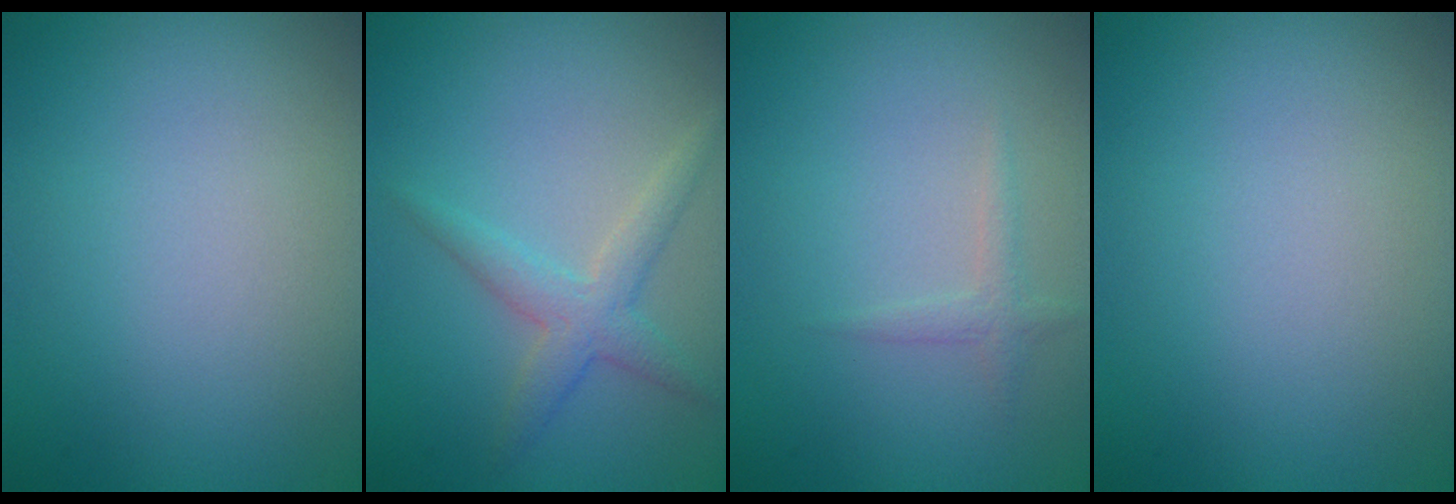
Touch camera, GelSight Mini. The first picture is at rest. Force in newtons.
{"total": 2.5, "press": 2.5, "slide": 0.1}
{"total": 1.1, "press": 1.1, "slide": 0.0}
{"total": 0.0}